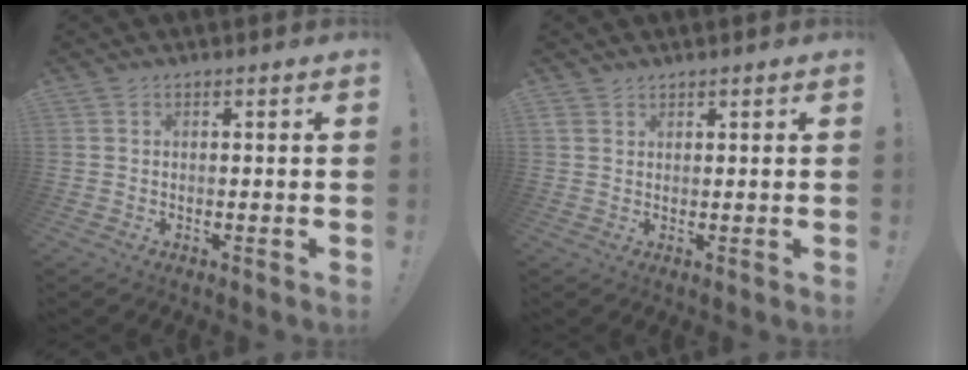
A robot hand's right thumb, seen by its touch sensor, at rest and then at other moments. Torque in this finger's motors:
{"motor_torque": [-0.02, -0.21, -0.10, -0.06, 0.05]}